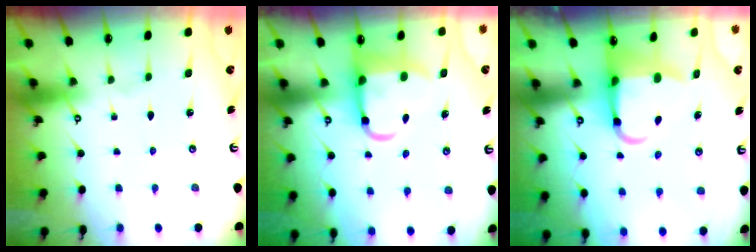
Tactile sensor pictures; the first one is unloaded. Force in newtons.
{"total": 8.1, "press": 7.9, "slide": 1.6}
{"total": 6.9, "press": 6.7, "slide": 1.5}